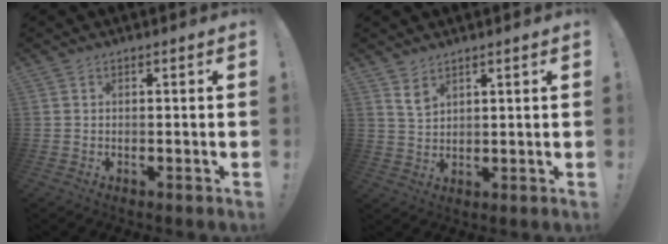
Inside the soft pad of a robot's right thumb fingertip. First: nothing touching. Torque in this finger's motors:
{"motor_torque": [0.09, 0.02, -0.48, -0.50, -0.01]}